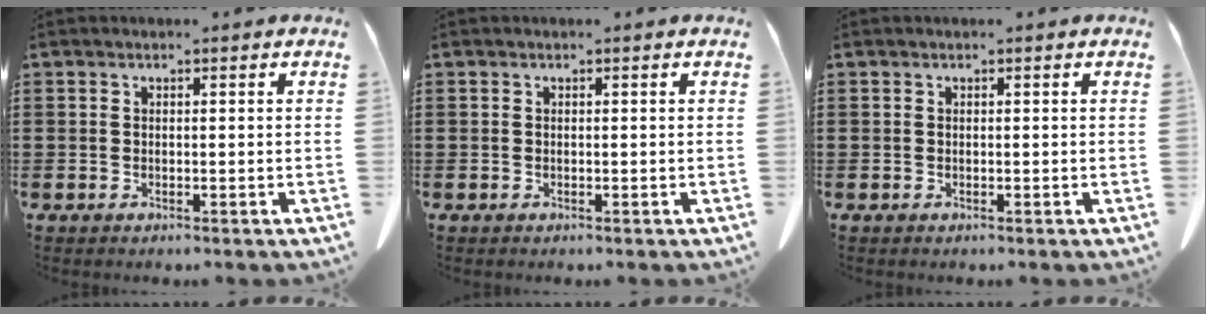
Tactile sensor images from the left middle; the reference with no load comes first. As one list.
[{"total": 0.0}, {"total": 0.0}]